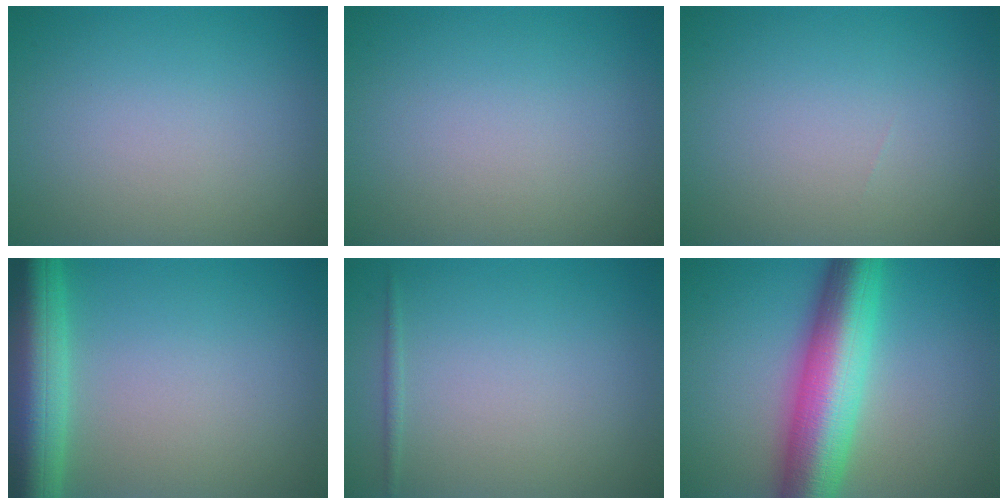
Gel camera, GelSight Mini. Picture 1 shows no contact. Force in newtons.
{"total": 0.0}
{"total": 0.0}
{"total": 8.1, "press": 8.1, "slide": 0.4}
{"total": 0.5, "press": 0.5, "slide": 0.1}
{"total": 10.3, "press": 10.3, "slide": 0.2}